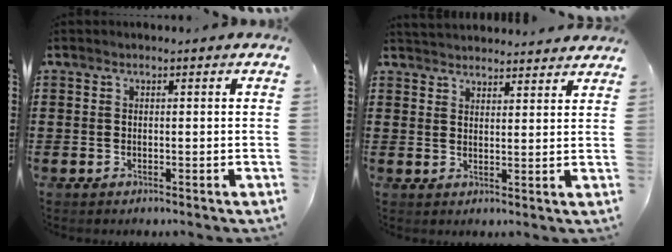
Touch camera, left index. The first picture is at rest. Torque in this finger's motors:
{"motor_torque": [1.07, -1.07, 0.29, 0.03]}